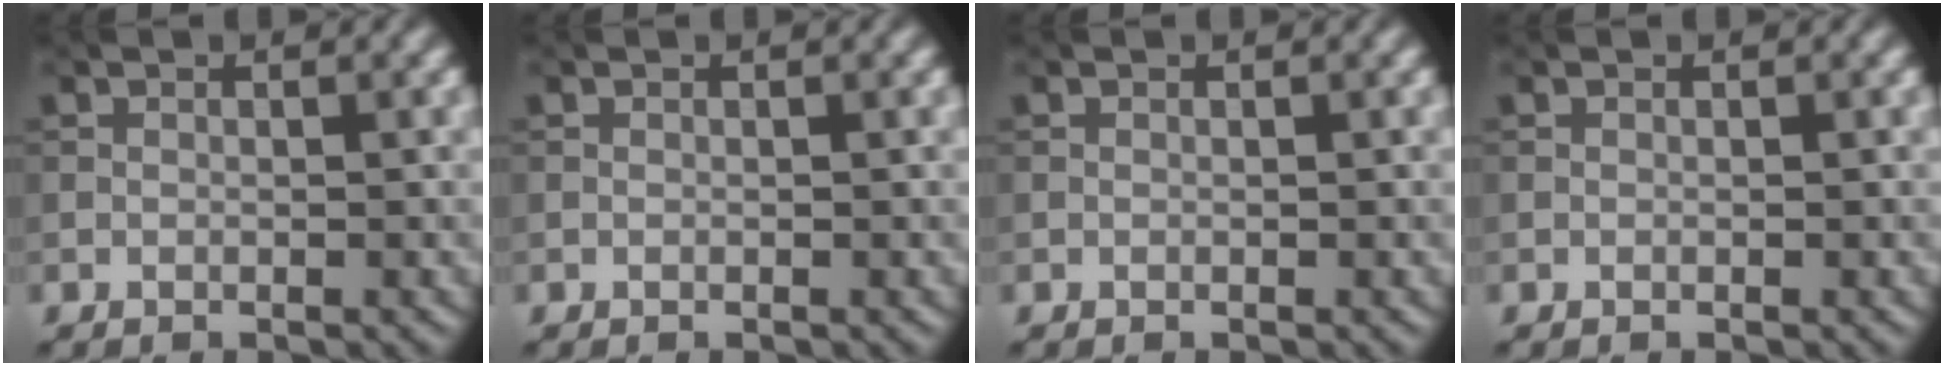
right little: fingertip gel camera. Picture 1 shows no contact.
{"total": 0.0}
{"total": 0.0}
{"total": 0.0}